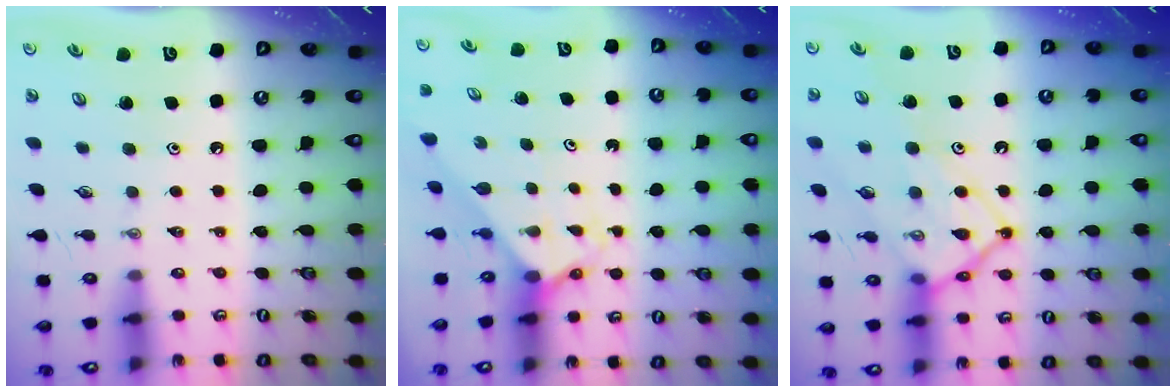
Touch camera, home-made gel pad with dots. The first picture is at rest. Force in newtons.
{"total": 2.1, "press": 2.1, "slide": 0.2}
{"total": 14.5, "press": 14.4, "slide": 1.2}